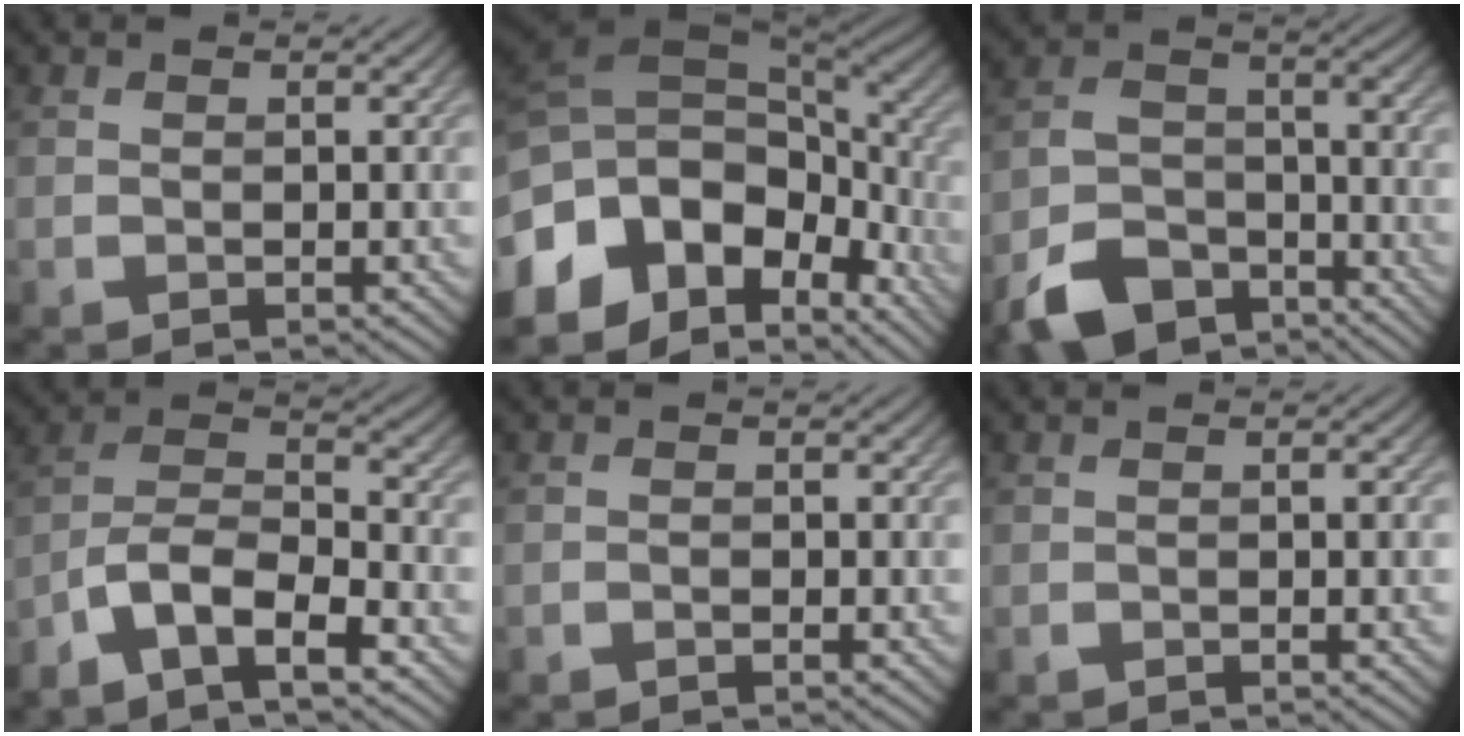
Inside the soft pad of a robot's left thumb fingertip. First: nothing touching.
{"total": 17.4, "force": [-4.7, 10.8, 12.8], "torque": [-0.263, -0.021, -0.068]}
{"total": 10.7, "force": [-7.5, 5.6, 5.2], "torque": [-0.115, -0.016, -0.147]}
{"total": 9.5, "force": [-6.4, 3.3, 6.2], "torque": [-0.122, -0.004, -0.134]}
{"total": 0.6, "force": [-0.5, 0.2, 0.2], "torque": [-0.002, 0.000, -0.009]}
{"total": 1.1, "force": [-0.6, 0.2, 0.8], "torque": [-0.012, 0.005, -0.011]}